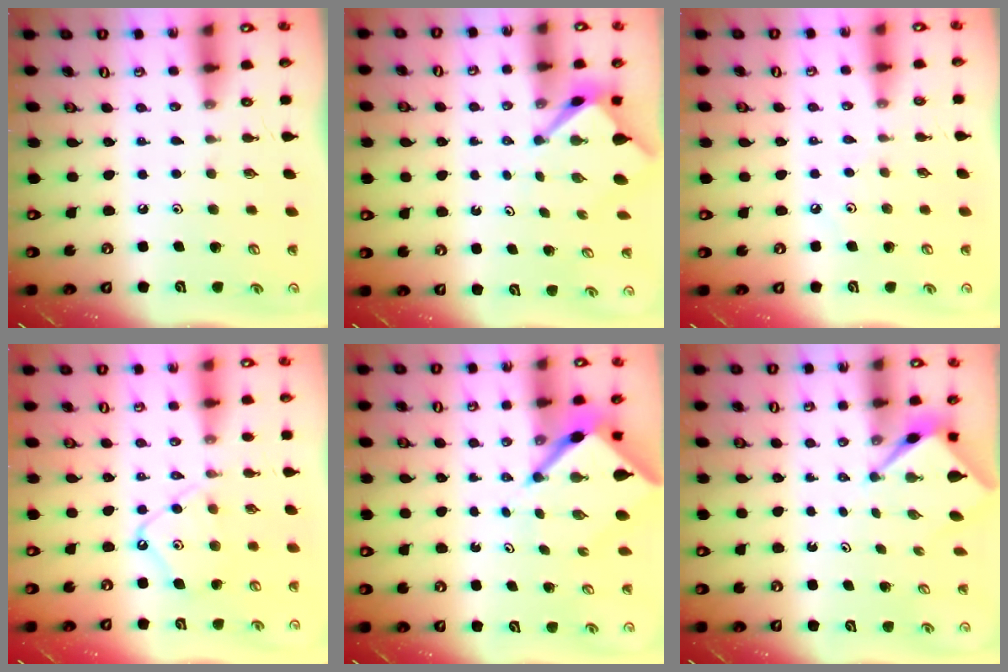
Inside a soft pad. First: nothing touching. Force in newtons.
{"total": 3.2, "press": 3.2, "slide": 0.3}
{"total": 3.7, "press": 3.7, "slide": 0.6}
{"total": 11.2, "press": 11.1, "slide": 1.1}
{"total": 6.4, "press": 6.4, "slide": 0.6}
{"total": 2.6, "press": 2.6, "slide": 0.2}